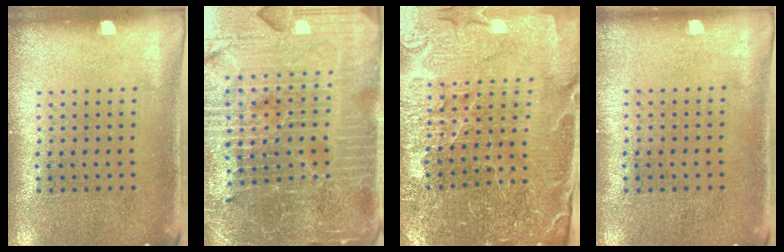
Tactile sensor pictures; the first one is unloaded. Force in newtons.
{"total": 5.5, "press": 5.1, "slide": 2.0}
{"total": 3.7, "press": 3.7, "slide": 0.5}
{"total": 0.0}